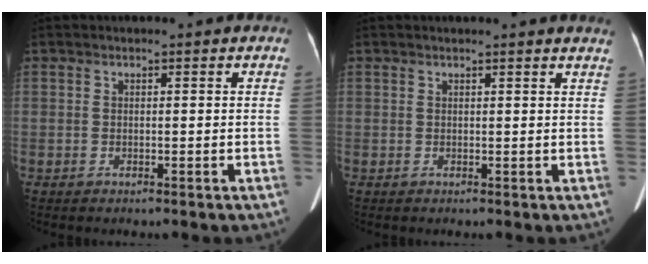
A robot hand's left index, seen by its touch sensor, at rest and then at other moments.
{"total": 3.2, "force": [3.1, -0.2, 0.9], "torque": [-0.014, -0.008, 0.017]}